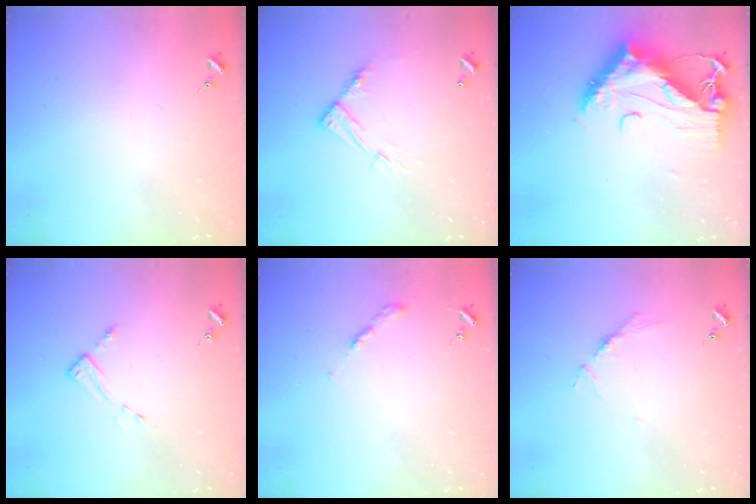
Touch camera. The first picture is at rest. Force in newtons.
{"total": 9.4, "press": 9.4, "slide": 0.5}
{"total": 17.0, "press": 17.0, "slide": 1.4}
{"total": 2.7, "press": 2.7, "slide": 0.4}
{"total": 2.7, "press": 2.6, "slide": 0.3}
{"total": 3.9, "press": 3.8, "slide": 0.5}